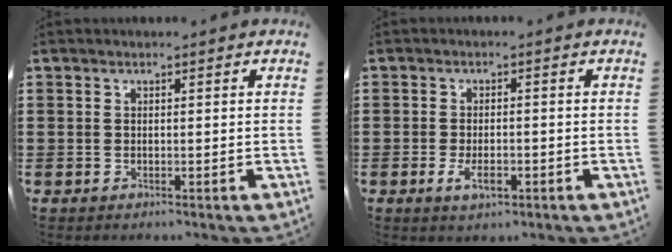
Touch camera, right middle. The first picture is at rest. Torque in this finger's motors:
{"motor_torque": [0.64, -0.22, 0.06, 0.04]}